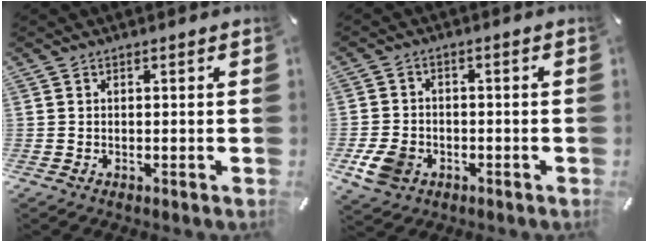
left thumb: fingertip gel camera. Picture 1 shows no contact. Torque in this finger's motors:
{"motor_torque": [0.25, 0.36, 0.05, 0.05, 0.12]}